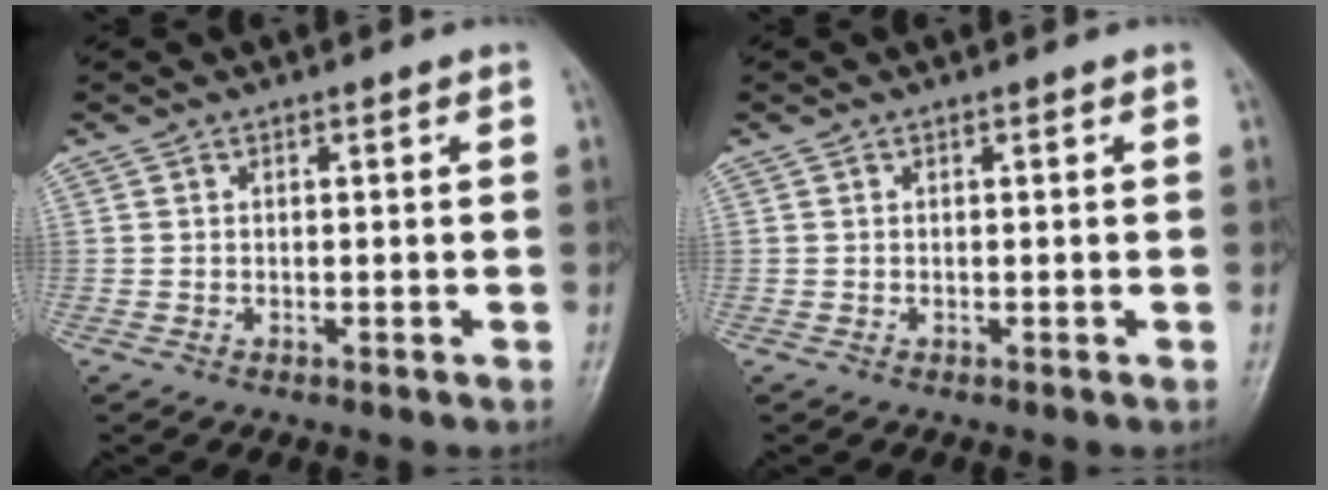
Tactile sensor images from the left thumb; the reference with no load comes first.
{"total": 0.0}